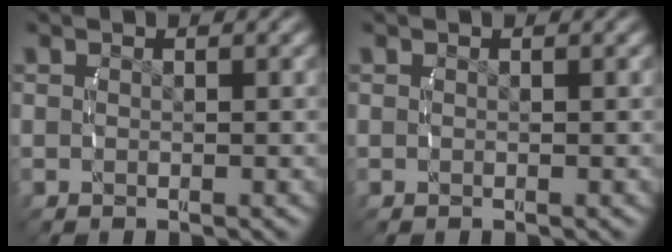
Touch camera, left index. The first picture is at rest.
{"total": 0.0}